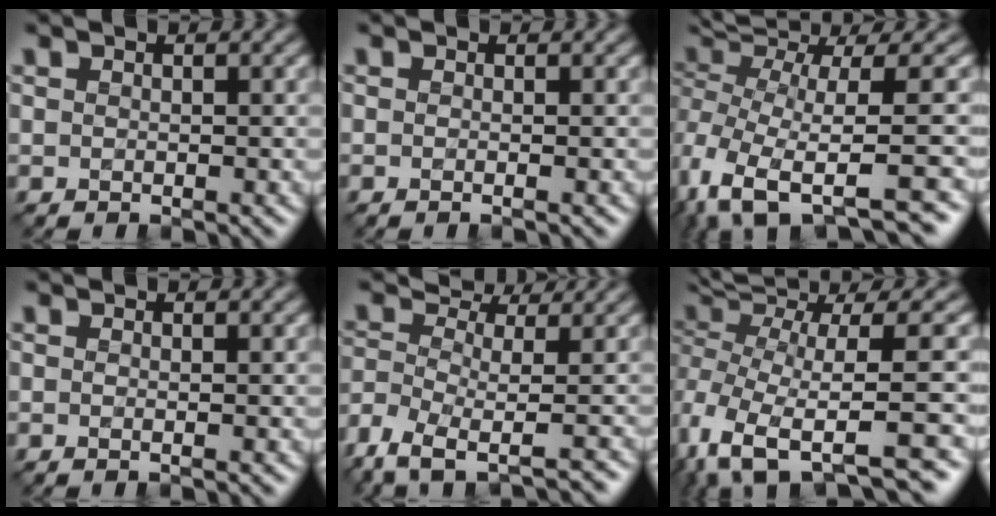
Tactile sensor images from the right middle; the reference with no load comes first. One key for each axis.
{"total": 1.1, "fx": -0.1, "fy": 0.5, "fz": 1.0, "tx": -0.010, "ty": -0.010, "tz": -0.017}
{"total": 9.4, "fx": -2.2, "fy": 3.5, "fz": 8.4, "tx": -0.176, "ty": -0.003, "tz": -0.016}
{"total": 0.7, "fx": 0.0, "fy": 0.2, "fz": 0.7, "tx": -0.014, "ty": -0.010, "tz": -0.010}
{"total": 6.4, "fx": -3.3, "fy": 3.1, "fz": 4.5, "tx": -0.082, "ty": 0.011, "tz": -0.049}
{"total": 10.4, "fx": -1.9, "fy": 3.8, "fz": 9.5, "tx": -0.196, "ty": 0.003, "tz": -0.005}